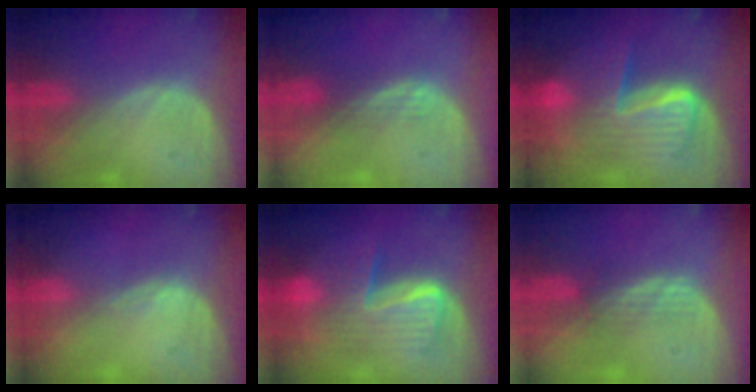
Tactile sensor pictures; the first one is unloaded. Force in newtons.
{"total": 1.8, "press": 1.7, "slide": 0.2}
{"total": 10.3, "press": 10.2, "slide": 1.0}
{"total": 0.6, "press": 0.5, "slide": 0.4}
{"total": 9.0, "press": 9.0, "slide": 0.6}
{"total": 2.9, "press": 2.6, "slide": 1.3}